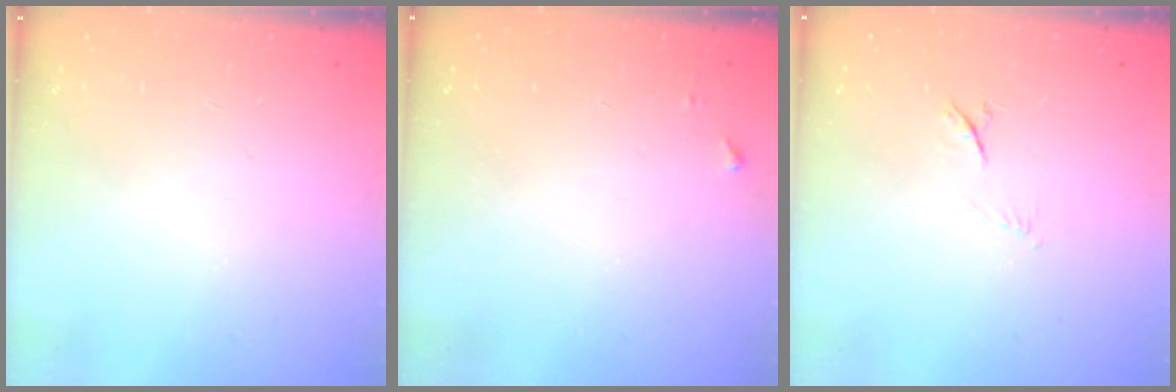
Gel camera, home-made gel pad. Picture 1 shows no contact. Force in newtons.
{"total": 3.5, "press": 3.5, "slide": 0.4}
{"total": 4.7, "press": 4.6, "slide": 1.2}